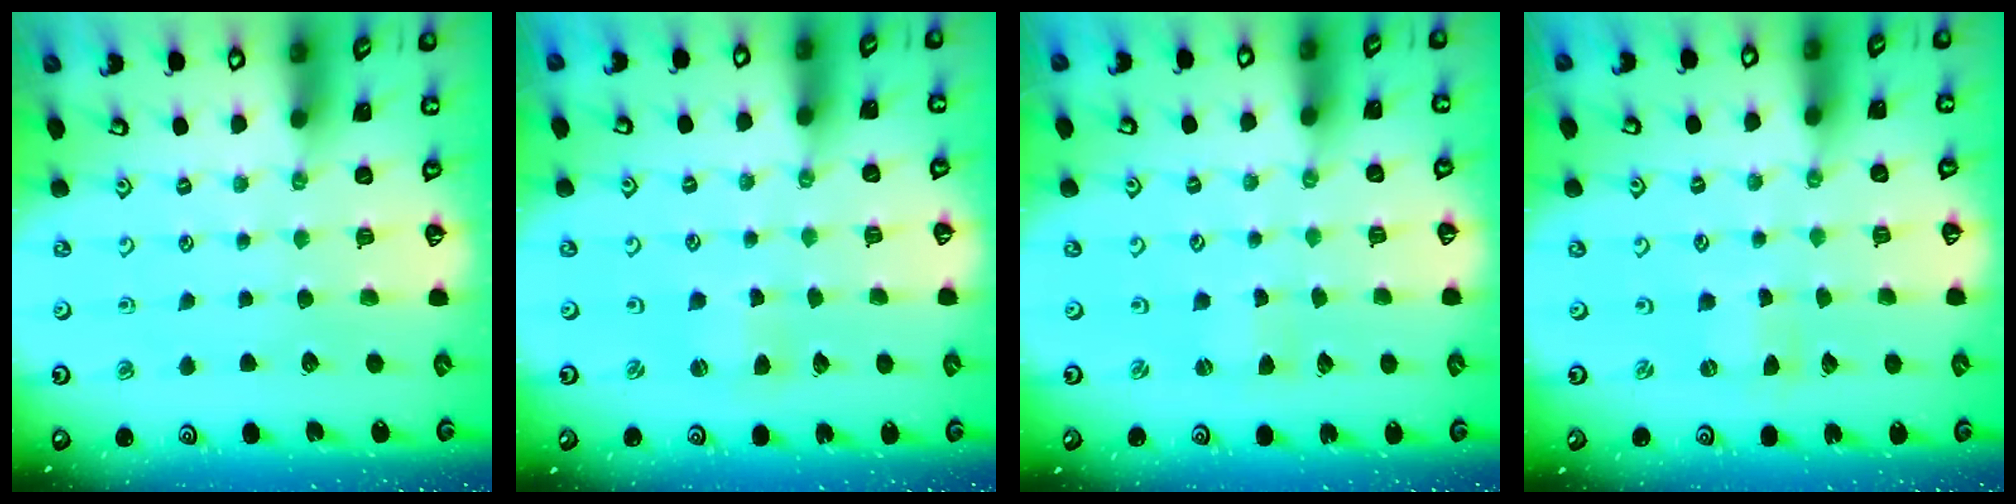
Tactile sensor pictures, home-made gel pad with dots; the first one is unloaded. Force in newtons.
{"total": 1.8, "press": 1.8, "slide": 0.3}
{"total": 1.0, "press": 1.0, "slide": 0.1}
{"total": 0.0}